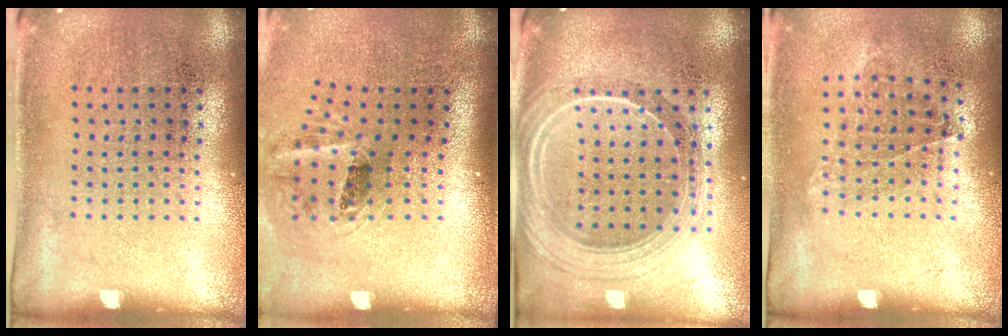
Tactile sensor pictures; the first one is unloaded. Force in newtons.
{"total": 1.5, "press": 1.1, "slide": 1.1}
{"total": 2.3, "press": 2.0, "slide": 1.2}
{"total": 1.0, "press": 0.8, "slide": 0.6}